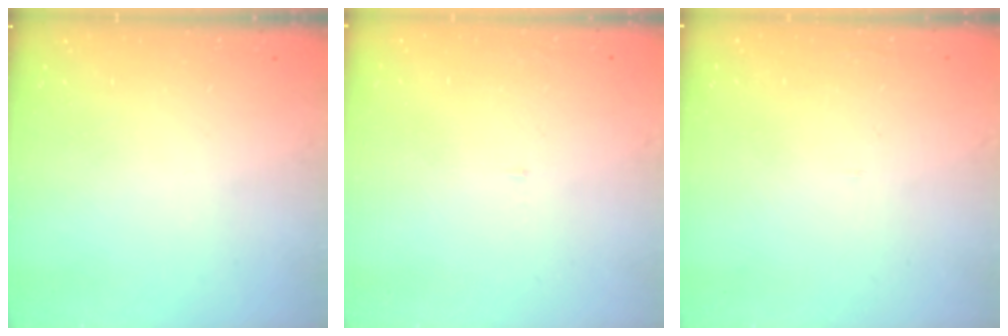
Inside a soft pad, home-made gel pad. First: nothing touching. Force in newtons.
{"total": 3.0, "press": 3.0, "slide": 0.2}
{"total": 1.7, "press": 1.6, "slide": 0.1}